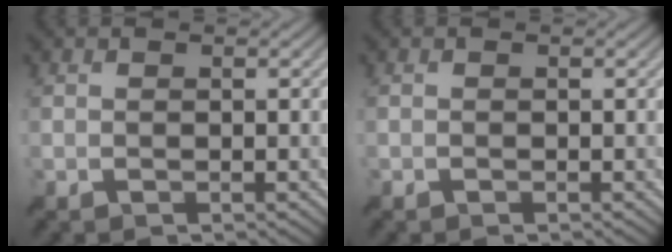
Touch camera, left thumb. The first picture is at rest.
{"total": 0.0}